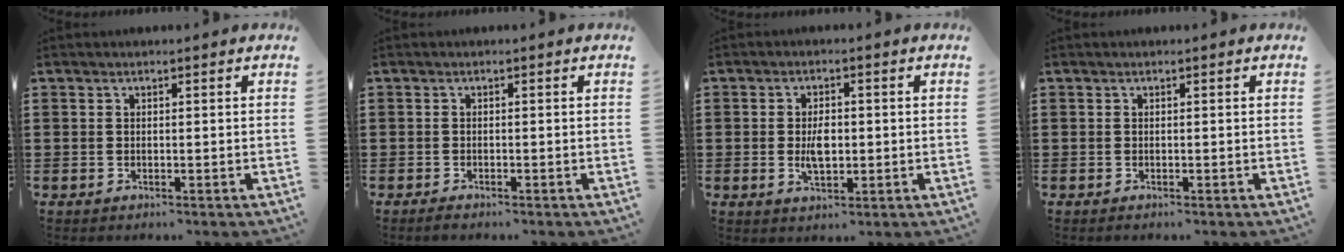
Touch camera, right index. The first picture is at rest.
{"total": 0.8, "force": [-0.8, 0.0, 0.2], "torque": [-0.006, -0.005, -0.014]}
{"total": 4.0, "force": [-0.2, 2.1, 3.4], "torque": [-0.063, -0.001, -0.008]}
{"total": 0.0}